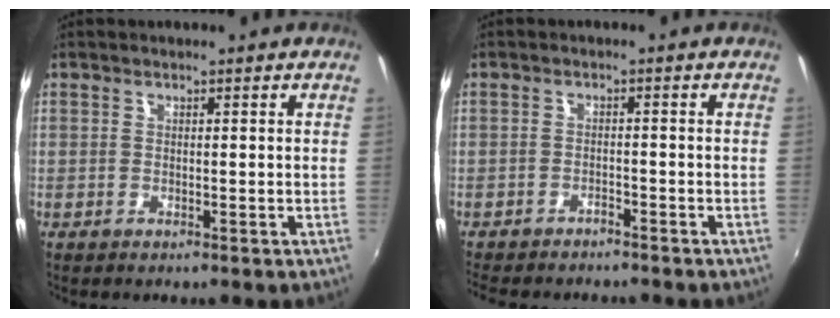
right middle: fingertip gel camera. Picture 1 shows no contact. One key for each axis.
{"total": 4.9, "fx": -4.5, "fy": 1.1, "fz": 1.5, "tx": -0.046, "ty": -0.016, "tz": -0.071}